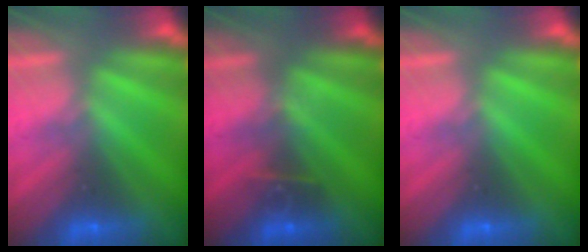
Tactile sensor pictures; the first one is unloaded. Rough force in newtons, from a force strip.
{"total": 2.8}
{"total": 0.0}